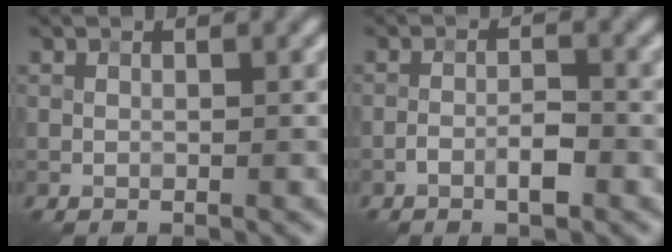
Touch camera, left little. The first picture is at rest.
{"total": 2.3, "force": [-1.2, 0.7, 1.8], "torque": [-0.032, 0.005, -0.025]}